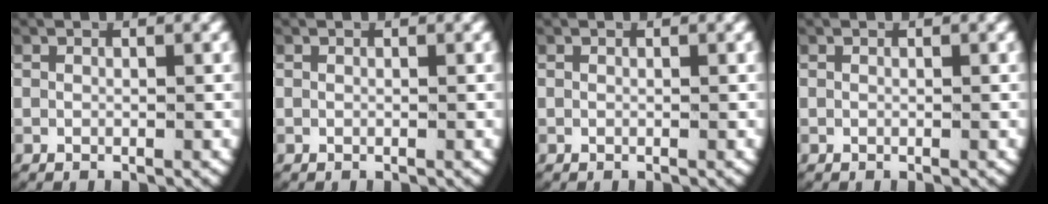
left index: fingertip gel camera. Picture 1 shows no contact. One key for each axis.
{"total": 0.0}
{"total": 0.0}
{"total": 0.0}